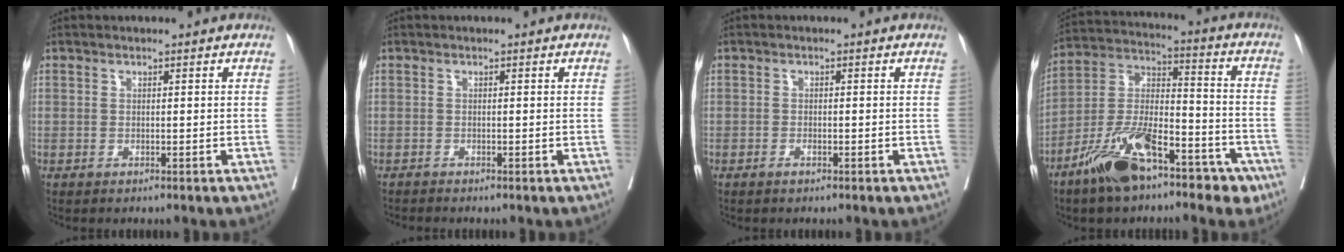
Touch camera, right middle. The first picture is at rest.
{"total": 4.7, "force": [-4.2, -2.2, -0.2], "torque": [-0.014, -0.013, -0.082]}
{"total": 1.0, "force": [-0.7, 0.4, 0.7], "torque": [-0.013, 0.000, -0.010]}
{"total": 15.9, "force": [-9.9, 6.1, 10.9], "torque": [-0.203, 0.012, -0.173]}